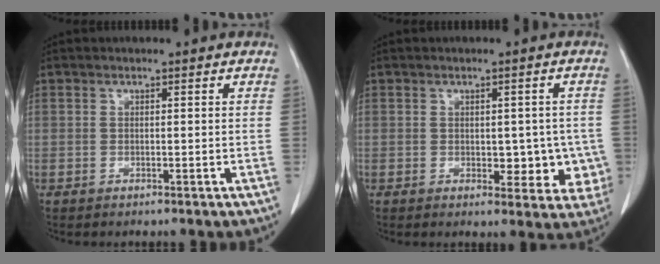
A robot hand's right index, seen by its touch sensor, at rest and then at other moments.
{"total": 6.4, "force": [-0.7, 3.8, 5.1], "torque": [-0.038, 0.009, -0.001]}